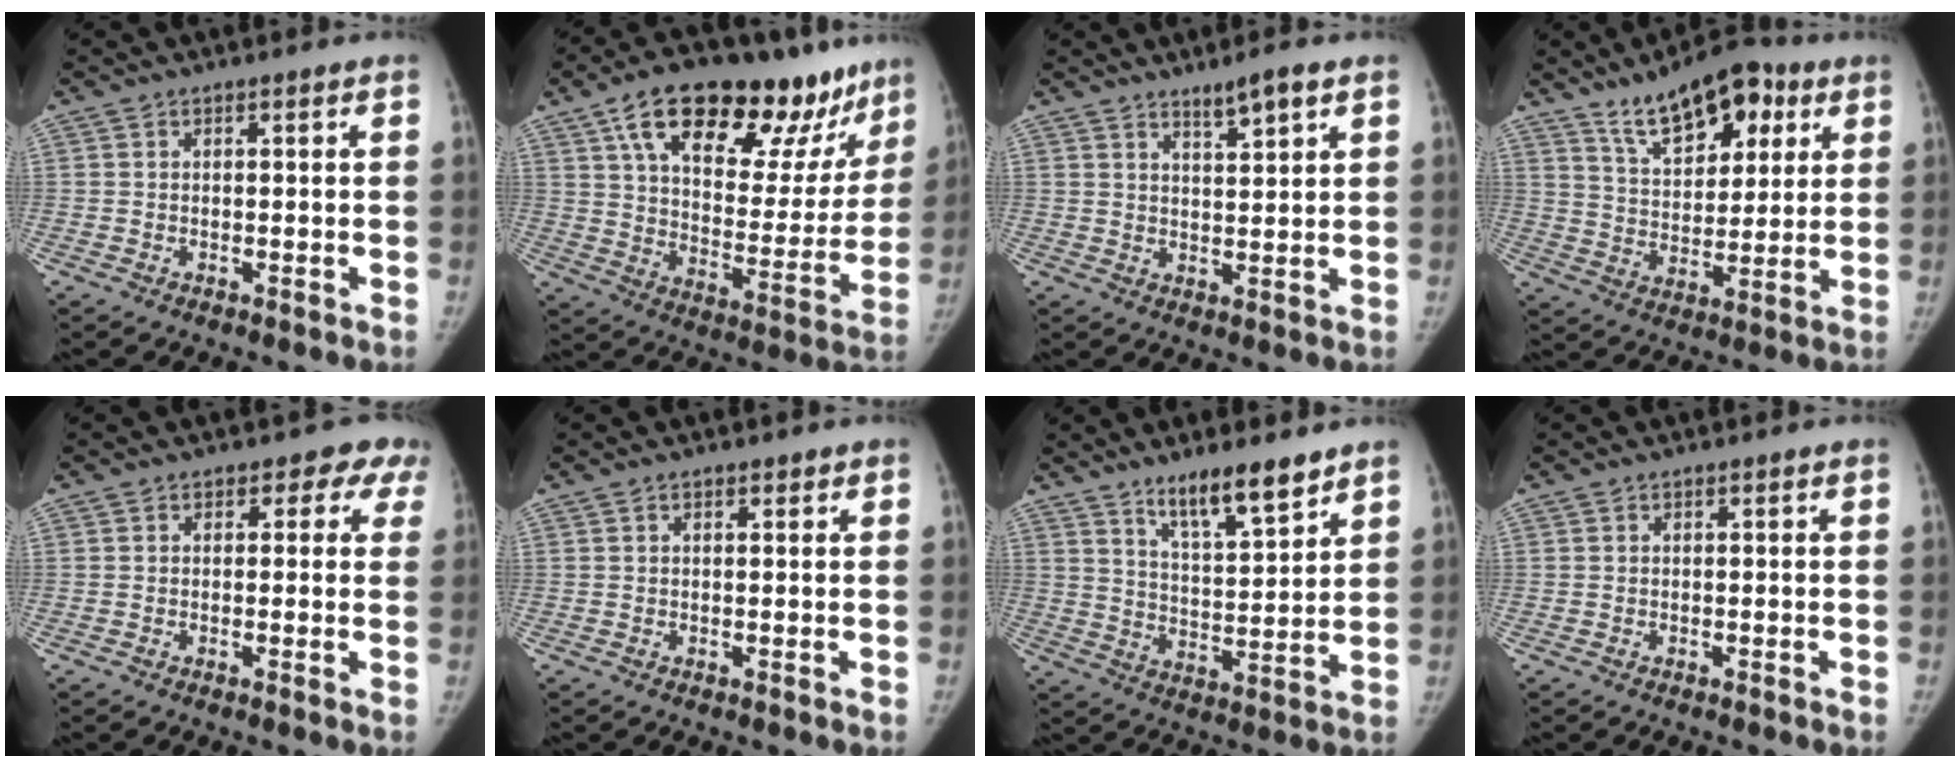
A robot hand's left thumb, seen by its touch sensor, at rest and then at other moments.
{"total": 29.2, "force": [17.8, 12.8, 19.2], "torque": [-0.241, -0.029, 0.273]}
{"total": 4.4, "force": [3.1, 0.6, 3.1], "torque": [-0.049, -0.022, 0.055]}
{"total": 15.4, "force": [8.9, 7.6, 10.1], "torque": [-0.114, -0.033, 0.145]}
{"total": 4.0, "force": [2.4, 2.9, 1.2], "torque": [0.025, -0.007, 0.007]}
{"total": 1.1, "force": [0.7, 0.5, 0.6], "torque": [-0.005, -0.002, 0.007]}
{"total": 10.6, "force": [7.9, 2.3, 6.7], "torque": [-0.099, -0.058, 0.143]}
{"total": 0.0}